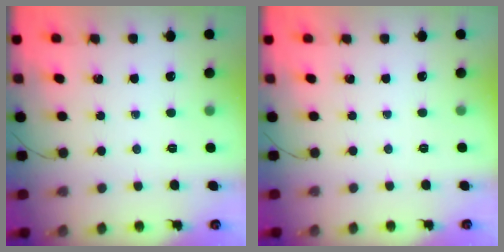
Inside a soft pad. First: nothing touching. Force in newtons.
{"total": 2.5, "press": 2.4, "slide": 0.5}